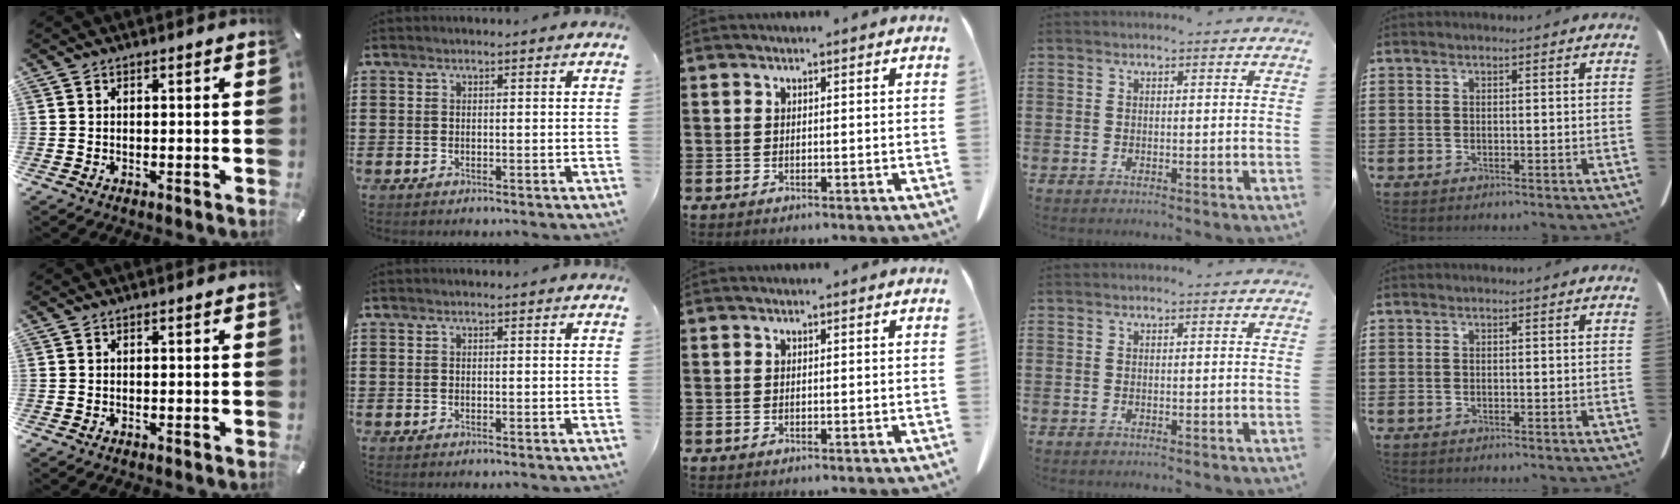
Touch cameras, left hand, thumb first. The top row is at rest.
{}